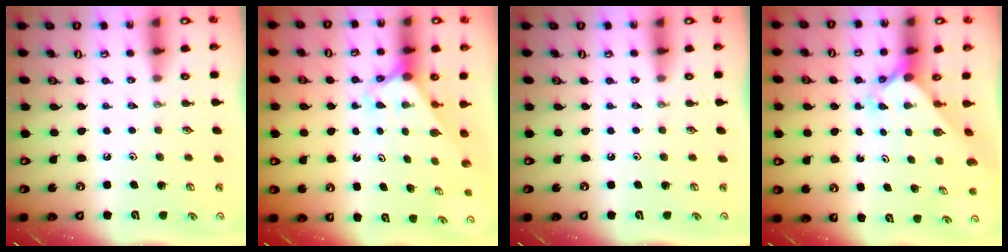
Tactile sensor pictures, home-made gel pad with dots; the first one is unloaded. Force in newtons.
{"total": 2.3, "press": 2.3, "slide": 0.2}
{"total": 0.0}
{"total": 2.5, "press": 2.5, "slide": 0.2}